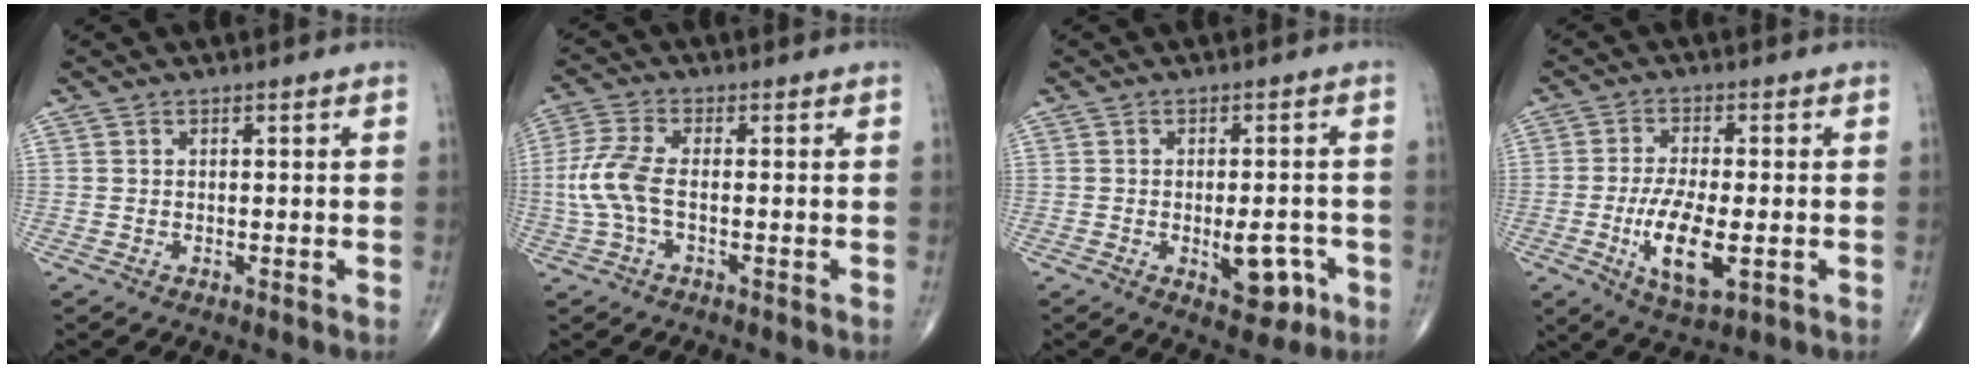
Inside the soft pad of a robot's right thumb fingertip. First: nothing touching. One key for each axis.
{"total": 7.2, "fx": -1.0, "fy": 3.0, "fz": 6.5, "tx": -0.174, "ty": 0.013, "tz": -0.024}
{"total": 6.8, "fx": -2.2, "fy": 3.4, "fz": 5.5, "tx": -0.055, "ty": 0.008, "tz": -0.022}
{"total": 10.4, "fx": -2.5, "fy": 3.9, "fz": 9.3, "tx": -0.174, "ty": -0.009, "tz": -0.040}